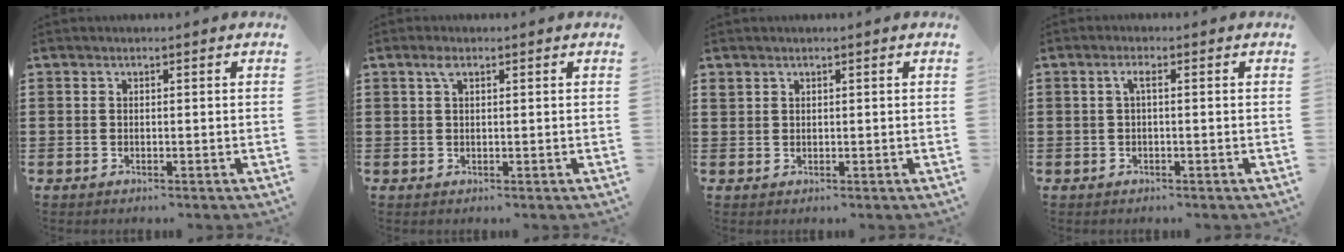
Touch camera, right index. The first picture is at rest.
{"total": 1.8, "force": [0.8, 0.7, 1.4], "torque": [-0.032, 0.004, 0.014]}
{"total": 1.1, "force": [0.9, 0.6, 0.1], "torque": [-0.002, 0.001, 0.019]}
{"total": 1.6, "force": [-0.1, 0.2, 1.6], "torque": [-0.032, 0.002, -0.003]}